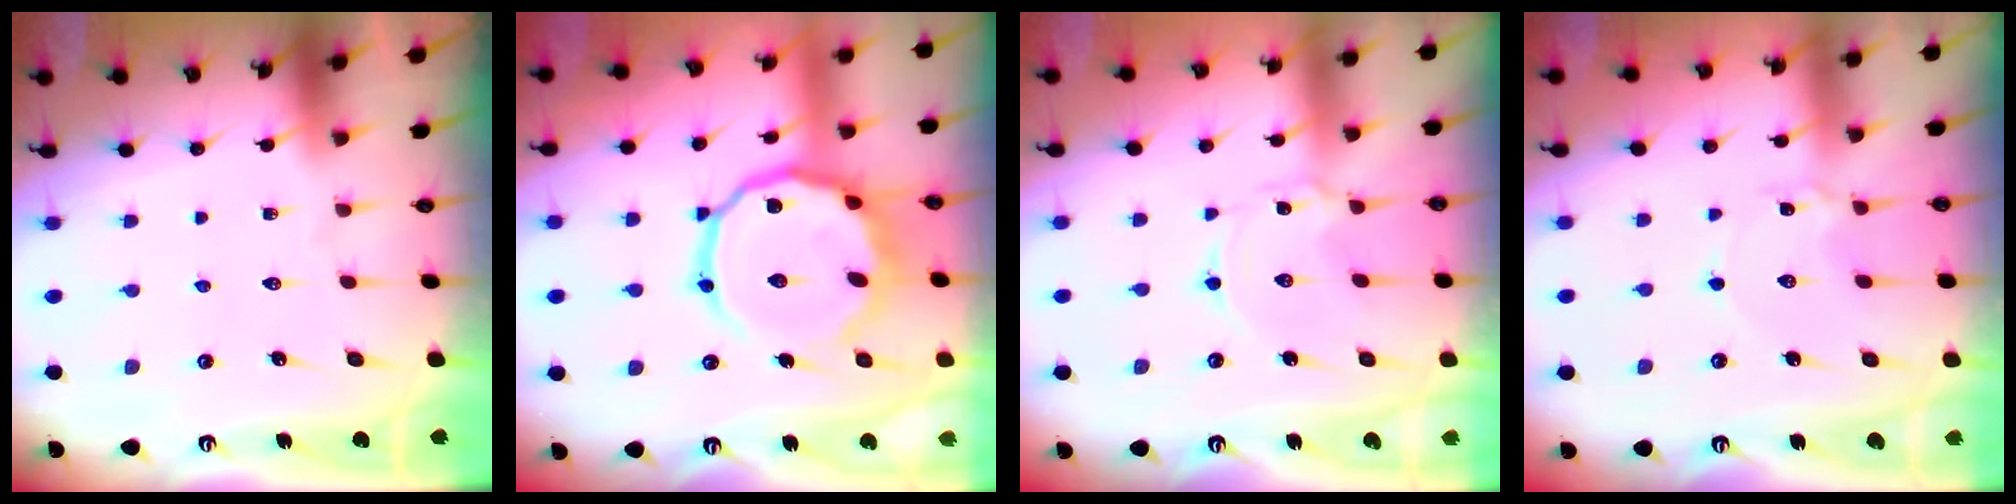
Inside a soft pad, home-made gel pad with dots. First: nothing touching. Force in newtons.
{"total": 16.0, "press": 15.9, "slide": 1.9}
{"total": 0.9, "press": 0.9, "slide": 0.2}
{"total": 2.9, "press": 2.9, "slide": 0.4}